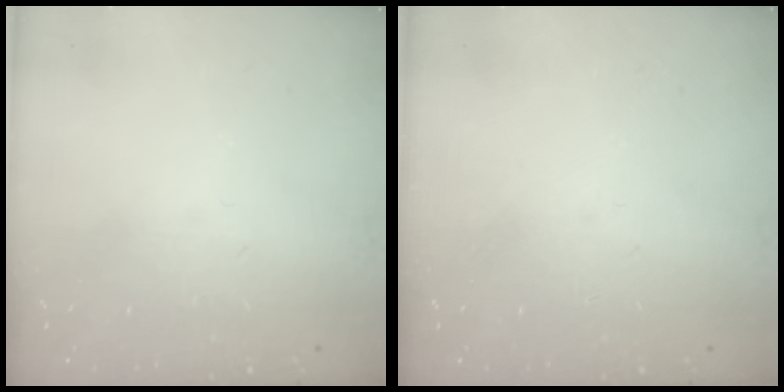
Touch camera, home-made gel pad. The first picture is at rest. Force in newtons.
{"total": 0.0}